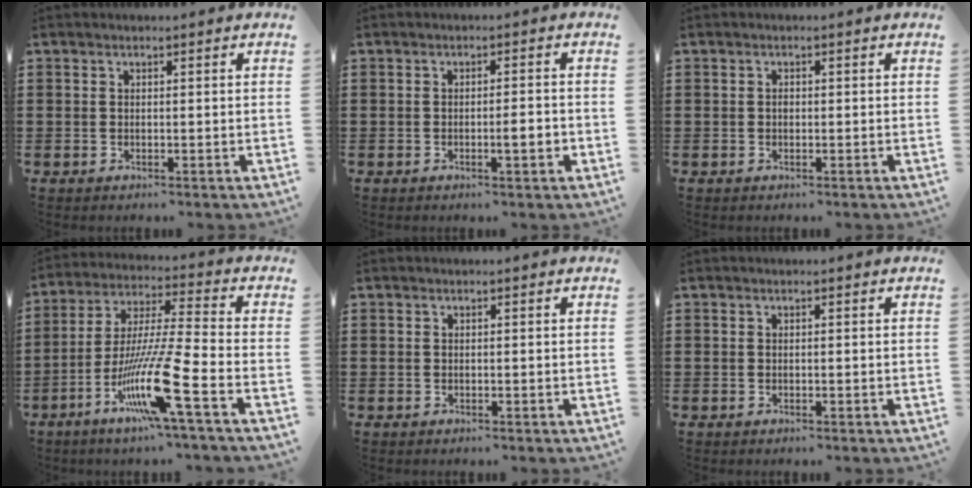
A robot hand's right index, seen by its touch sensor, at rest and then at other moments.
{"total": 3.2, "force": [-0.8, 0.5, 3.1], "torque": [-0.050, 0.001, -0.015]}
{"total": 0.7, "force": [-0.1, 0.4, 0.5], "torque": [-0.012, -0.001, -0.002]}
{"total": 14.1, "force": [-7.0, 0.3, 12.2], "torque": [-0.261, -0.014, -0.138]}
{"total": 0.0}
{"total": 0.0}